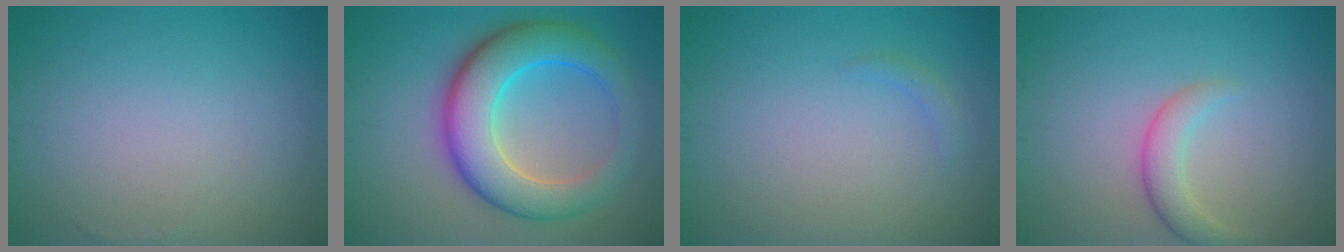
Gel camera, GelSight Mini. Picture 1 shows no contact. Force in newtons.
{"total": 8.9, "press": 8.9, "slide": 0.1}
{"total": 0.8, "press": 0.8, "slide": 0.1}
{"total": 2.6, "press": 2.6, "slide": 0.2}